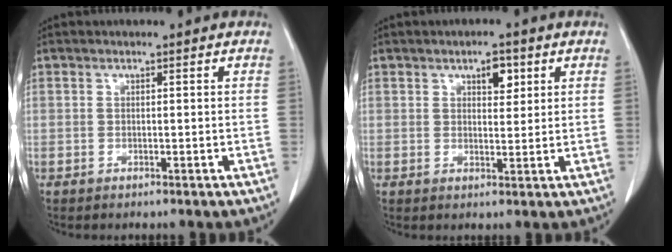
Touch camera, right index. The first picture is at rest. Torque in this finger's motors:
{"motor_torque": [0.07, 0.09, 0.01, 0.01]}